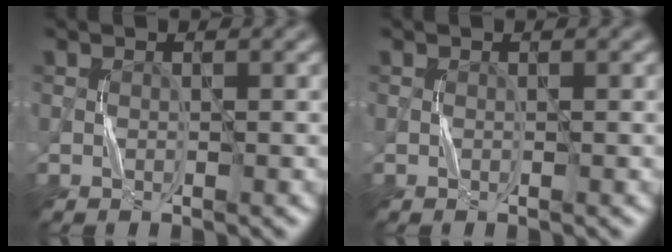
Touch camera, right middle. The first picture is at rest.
{"total": 0.0}